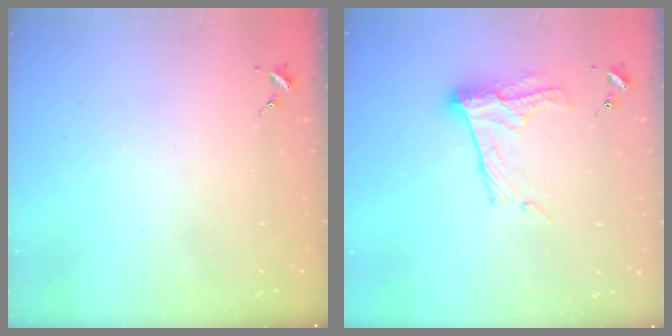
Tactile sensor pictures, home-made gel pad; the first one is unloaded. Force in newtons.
{"total": 12.9, "press": 12.9, "slide": 0.8}